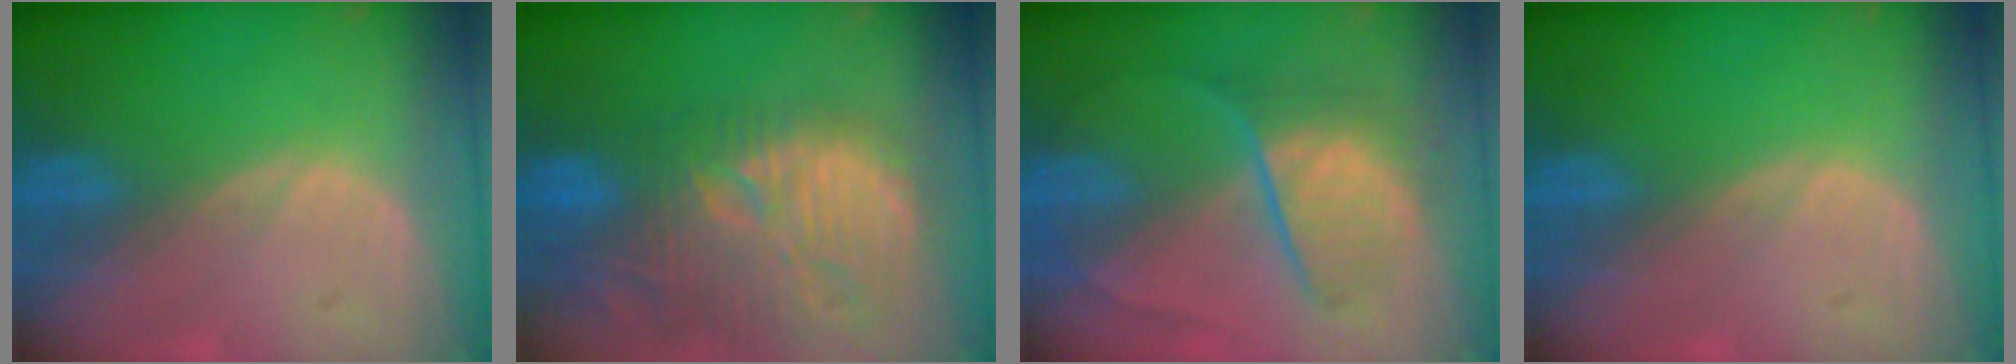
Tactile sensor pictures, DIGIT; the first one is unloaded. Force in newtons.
{"total": 14.6, "press": 13.0, "slide": 6.7}
{"total": 7.0, "press": 6.9, "slide": 1.5}
{"total": 0.0}